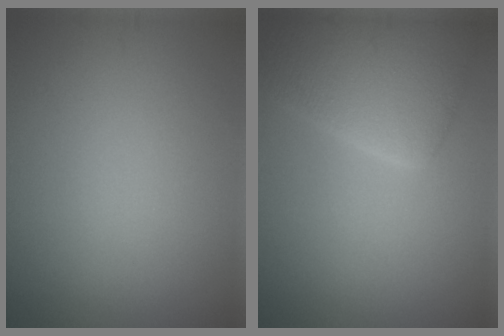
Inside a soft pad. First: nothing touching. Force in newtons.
{"total": 5.9, "press": 5.9, "slide": 0.2}